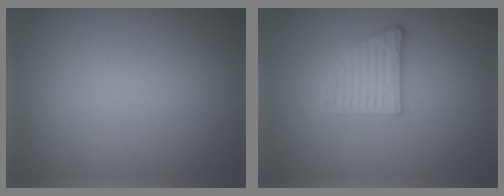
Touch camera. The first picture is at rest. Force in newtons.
{"total": 2.7, "press": 2.6, "slide": 0.8}